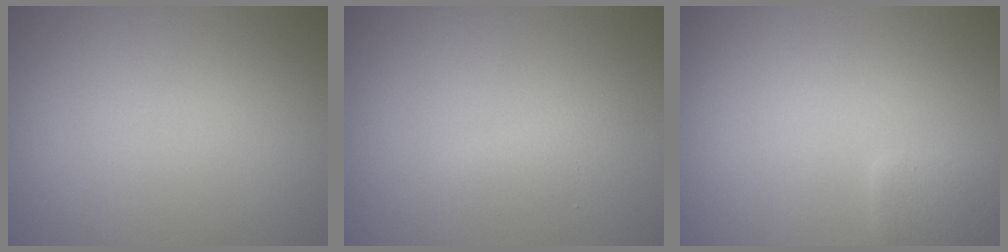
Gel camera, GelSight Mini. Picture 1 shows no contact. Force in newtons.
{"total": 1.3, "press": 1.3, "slide": 0.1}
{"total": 2.1, "press": 2.1, "slide": 0.1}